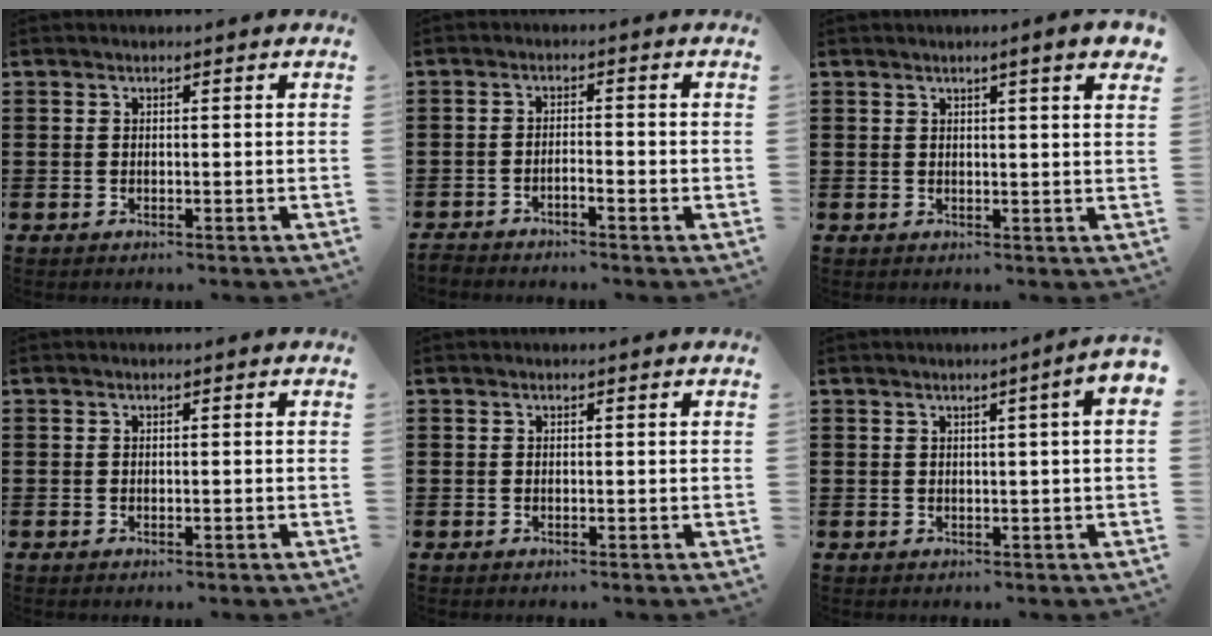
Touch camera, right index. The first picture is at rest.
{"total": 1.9, "force": [-1.8, -0.1, 0.6], "torque": [-0.013, -0.001, -0.036]}
{"total": 2.9, "force": [1.9, -0.1, 2.3], "torque": [-0.047, 0.001, 0.032]}
{"total": 0.0}
{"total": 0.0}
{"total": 2.6, "force": [0.4, -0.2, 2.5], "torque": [-0.044, -0.003, 0.005]}